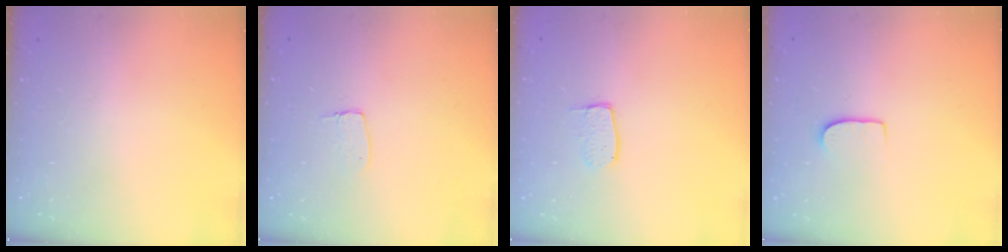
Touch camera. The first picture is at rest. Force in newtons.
{"total": 5.5, "press": 5.5, "slide": 0.3}
{"total": 6.7, "press": 6.7, "slide": 0.4}
{"total": 5.8, "press": 5.8, "slide": 0.5}